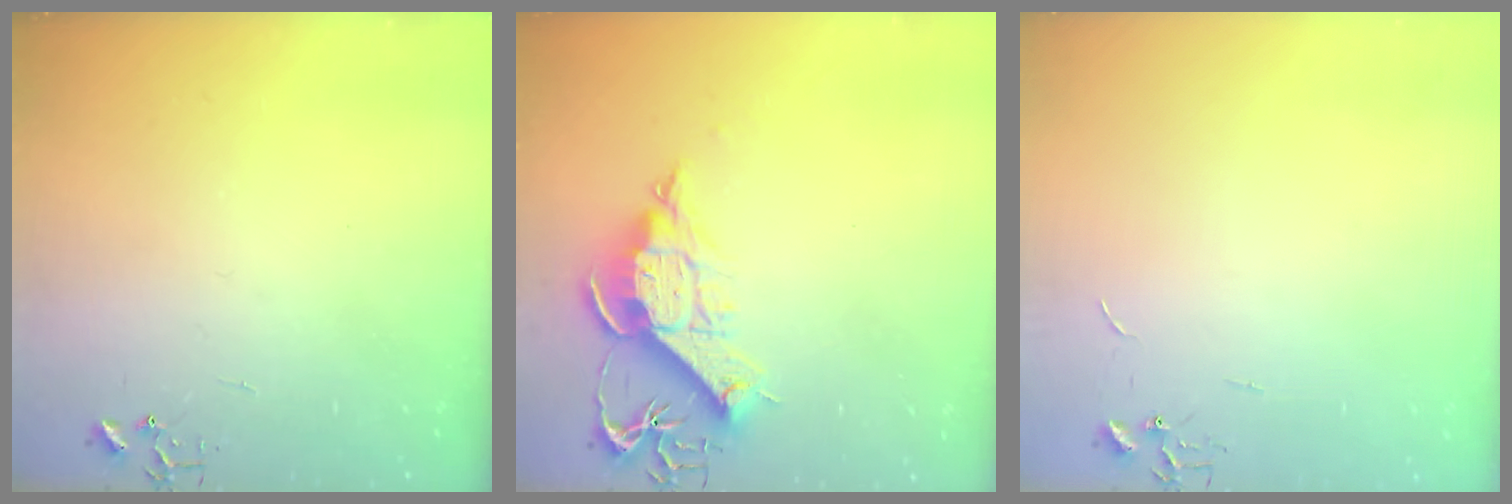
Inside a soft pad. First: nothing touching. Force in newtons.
{"total": 12.1, "press": 12.0, "slide": 1.6}
{"total": 0.7, "press": 0.7, "slide": 0.1}